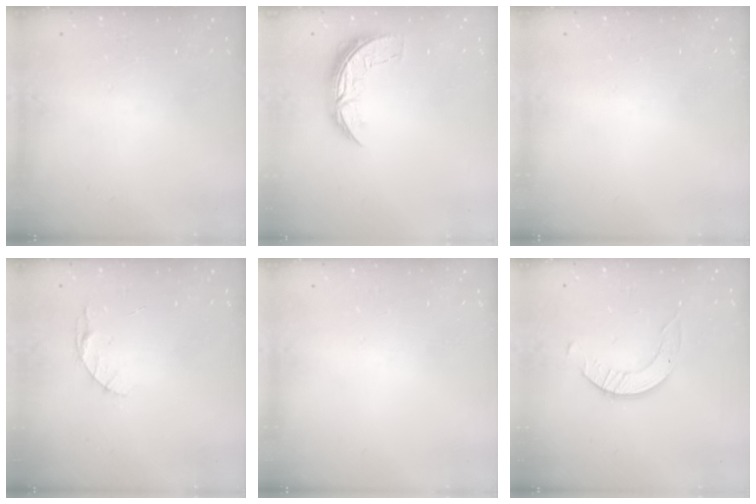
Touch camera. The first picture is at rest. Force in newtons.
{"total": 7.1, "press": 7.0, "slide": 0.4}
{"total": 0.0}
{"total": 3.3, "press": 3.3, "slide": 0.4}
{"total": 0.0}
{"total": 2.4, "press": 2.4, "slide": 0.3}